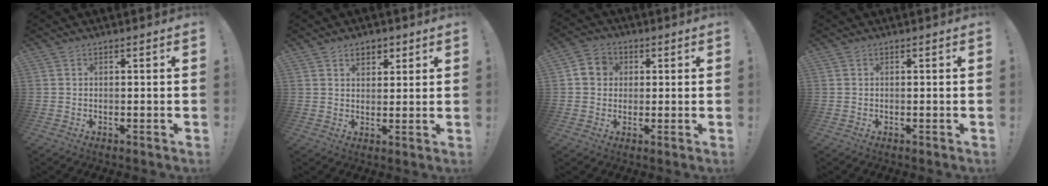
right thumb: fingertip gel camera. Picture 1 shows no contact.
{"total": 4.5, "force": [2.5, 3.1, 2.0], "torque": [-0.019, -0.008, 0.042]}
{"total": 6.6, "force": [1.1, 6.0, 2.6], "torque": [-0.040, 0.009, 0.023]}
{"total": 0.0}